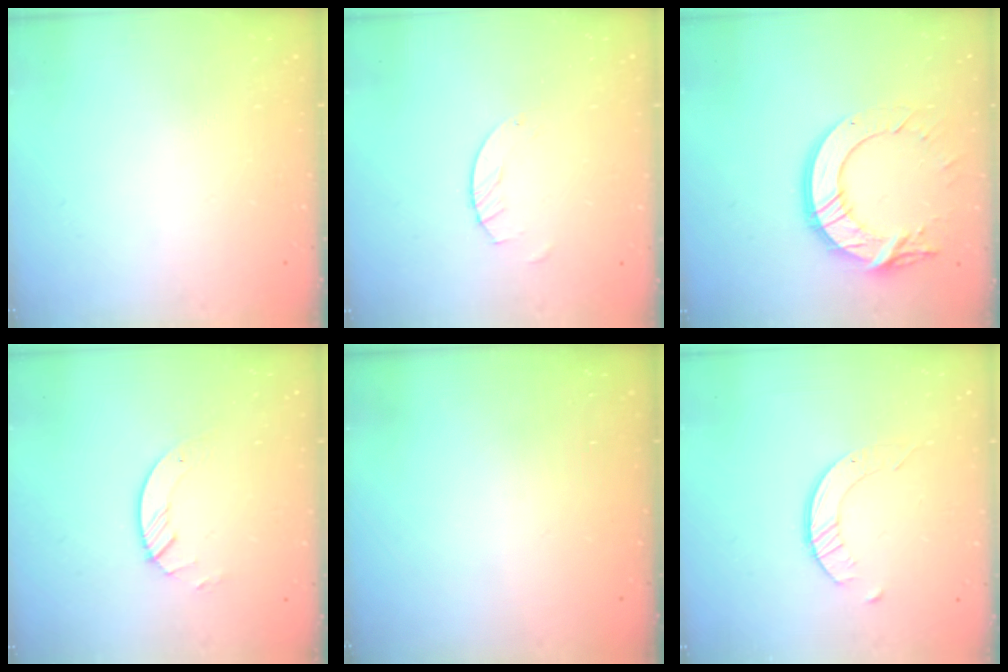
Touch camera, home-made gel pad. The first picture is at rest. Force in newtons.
{"total": 2.5, "press": 2.5, "slide": 0.1}
{"total": 15.4, "press": 15.3, "slide": 1.3}
{"total": 3.9, "press": 3.9, "slide": 0.4}
{"total": 0.0}
{"total": 2.4, "press": 2.4, "slide": 0.3}